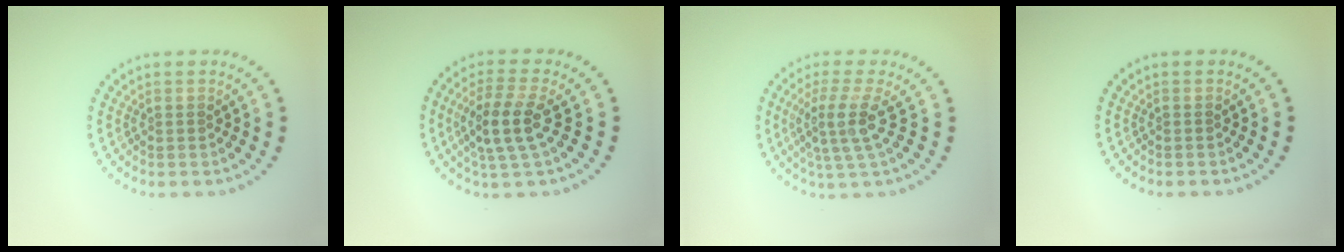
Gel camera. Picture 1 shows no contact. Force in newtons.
{"total": 4.0, "press": 3.5, "slide": 1.9}
{"total": 3.7, "press": 2.6, "slide": 2.6}
{"total": 0.0}